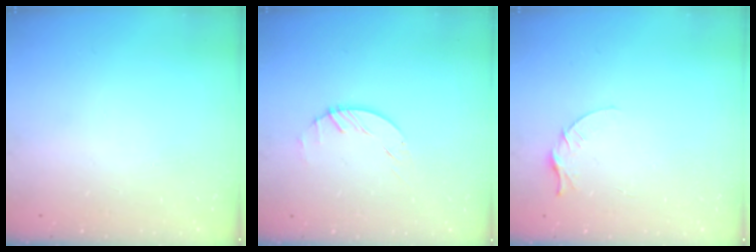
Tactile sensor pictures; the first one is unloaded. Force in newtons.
{"total": 1.5, "press": 1.4, "slide": 0.3}
{"total": 4.4, "press": 4.4, "slide": 0.5}